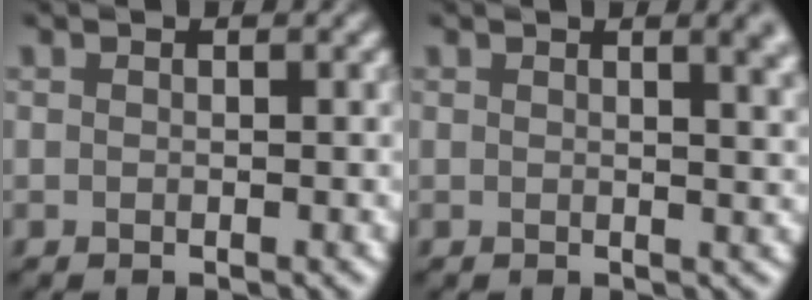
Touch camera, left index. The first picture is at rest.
{"total": 3.7, "force": [1.7, 1.6, 2.9], "torque": [-0.013, 0.009, 0.017]}